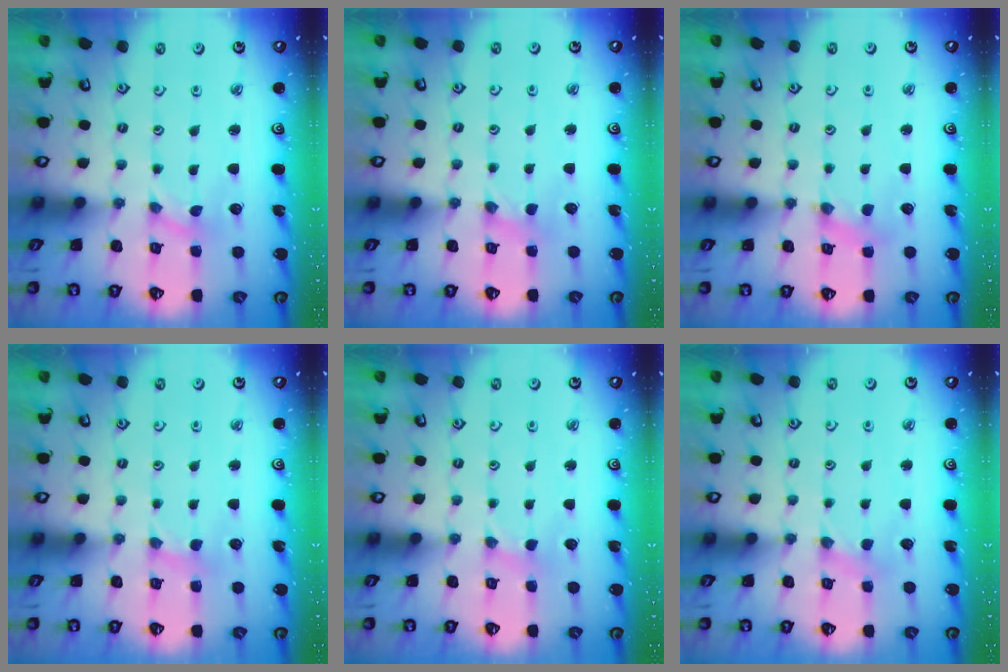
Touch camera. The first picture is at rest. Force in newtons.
{"total": 1.9, "press": 1.9, "slide": 0.3}
{"total": 1.5, "press": 1.5, "slide": 0.1}
{"total": 2.7, "press": 2.7, "slide": 0.3}
{"total": 1.2, "press": 1.1, "slide": 0.3}
{"total": 2.4, "press": 2.4, "slide": 0.4}